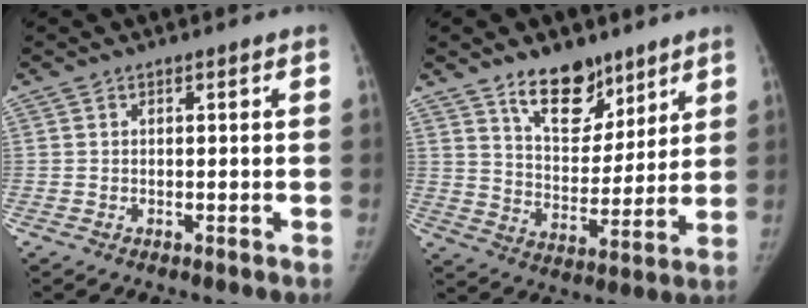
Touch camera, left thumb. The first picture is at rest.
{"total": 12.5, "force": [8.7, 6.7, 5.9], "torque": [-0.058, -0.064, 0.152]}